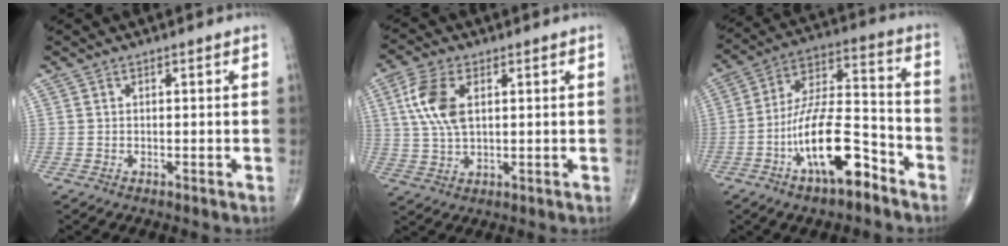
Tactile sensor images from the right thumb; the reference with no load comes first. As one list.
[{"total": 9.0, "force": [2.3, 4.7, 7.3], "torque": [-0.162, 0.002, 0.047]}, {"total": 16.5, "force": [-8.2, 6.1, 12.9], "torque": [-0.227, 0.064, -0.146]}]